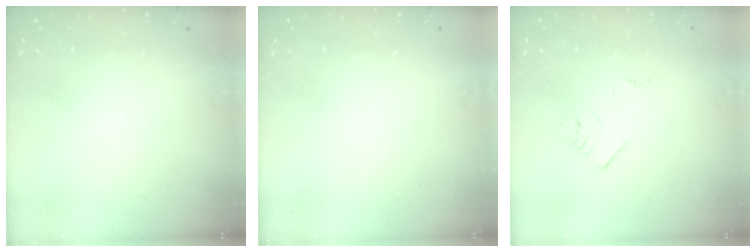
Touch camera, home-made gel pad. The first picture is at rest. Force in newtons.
{"total": 0.0}
{"total": 3.0, "press": 3.0, "slide": 0.4}